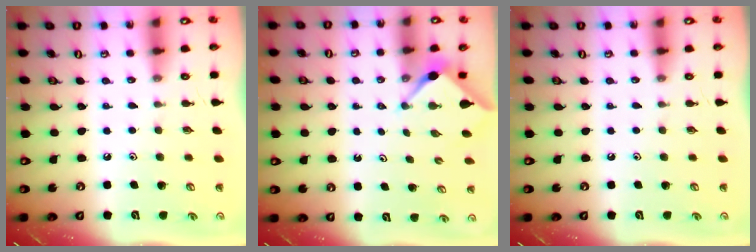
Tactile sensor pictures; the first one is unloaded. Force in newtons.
{"total": 2.9, "press": 2.9, "slide": 0.3}
{"total": 0.0}